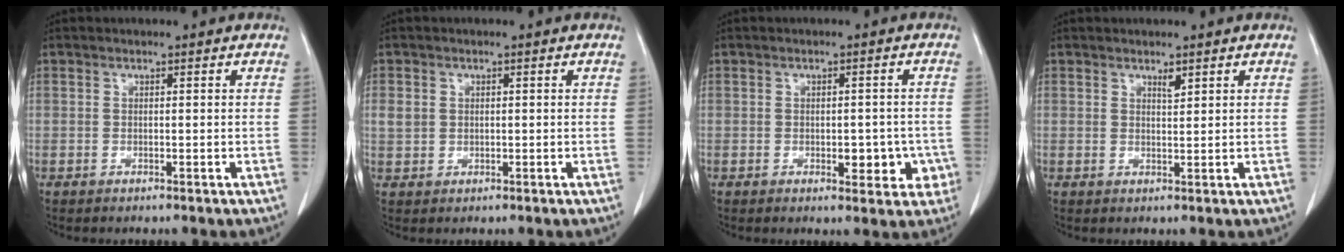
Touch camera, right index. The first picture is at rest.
{"total": 2.5, "force": [0.2, 2.2, 1.2], "torque": [-0.030, 0.010, 0.010]}
{"total": 5.0, "force": [-1.5, 2.6, 4.0], "torque": [-0.036, 0.006, -0.015]}
{"total": 1.2, "force": [0.9, 0.3, 0.8], "torque": [-0.015, -0.006, 0.017]}